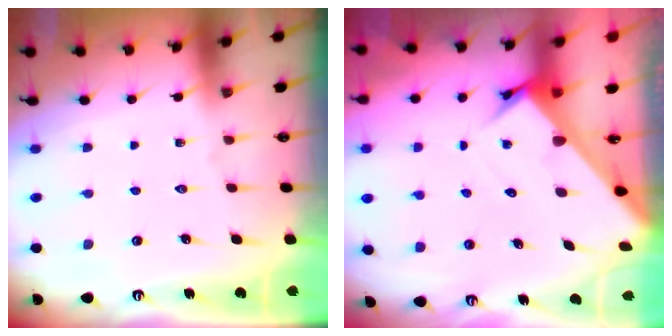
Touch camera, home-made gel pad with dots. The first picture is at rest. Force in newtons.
{"total": 3.3, "press": 3.3, "slide": 0.1}